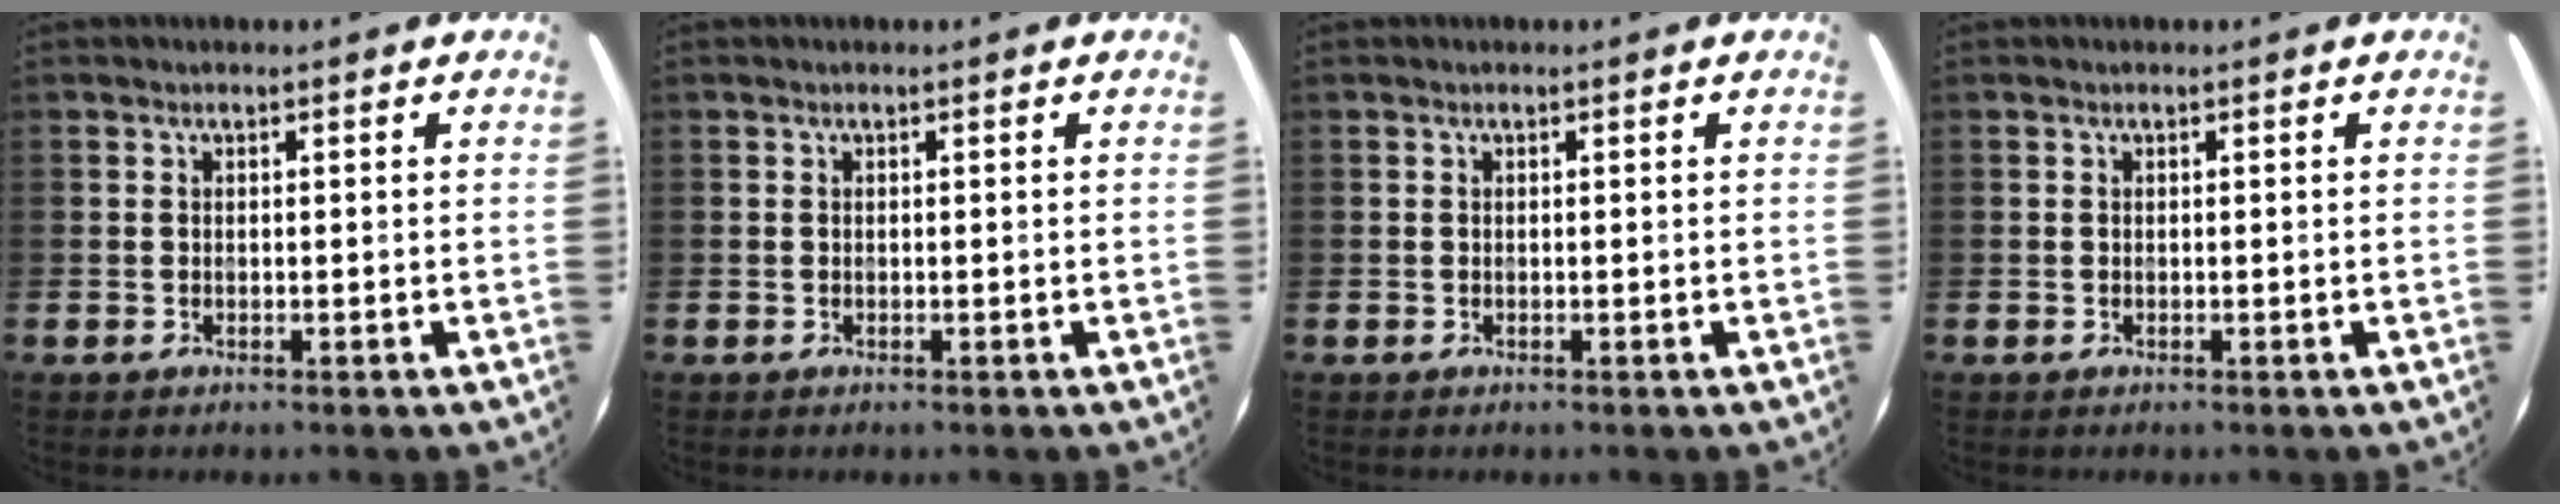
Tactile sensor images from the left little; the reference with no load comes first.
{"total": 0.0}
{"total": 0.0}
{"total": 0.0}